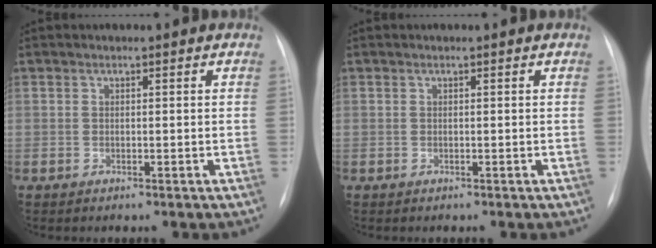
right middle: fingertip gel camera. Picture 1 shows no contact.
{"total": 0.0}